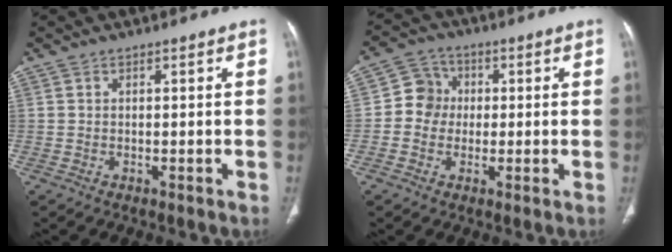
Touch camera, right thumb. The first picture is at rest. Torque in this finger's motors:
{"motor_torque": [-0.47, 0.02, 0.03, 0.43, -0.01]}